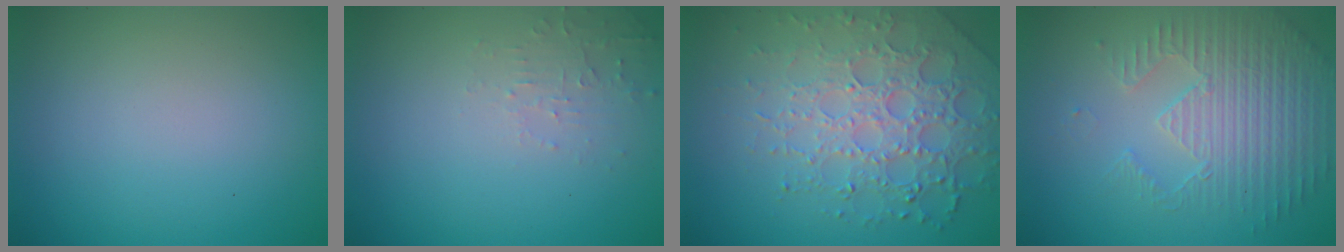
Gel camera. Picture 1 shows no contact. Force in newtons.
{"total": 1.5, "press": 1.5, "slide": 0.3}
{"total": 6.5, "press": 4.9, "slide": 4.2}
{"total": 3.8, "press": 3.7, "slide": 1.0}